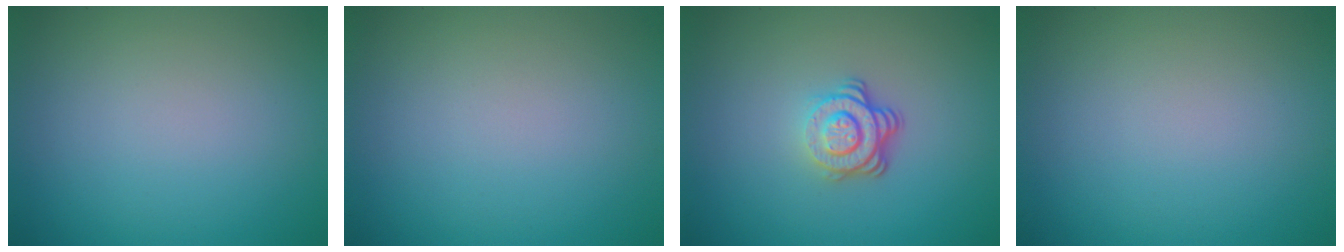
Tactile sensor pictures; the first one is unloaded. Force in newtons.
{"total": 0.0}
{"total": 3.7, "press": 2.5, "slide": 2.6}
{"total": 0.0}